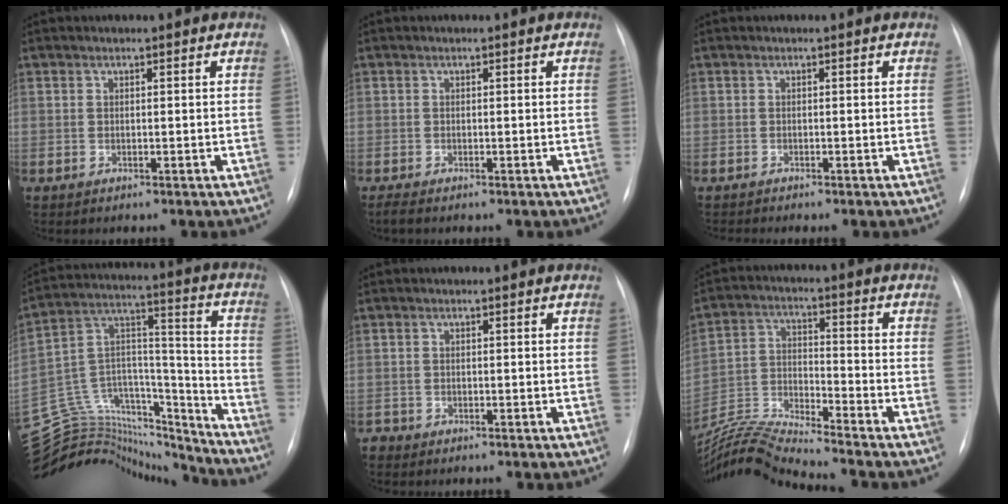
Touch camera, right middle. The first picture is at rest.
{"total": 0.8, "force": [-0.7, -0.1, 0.4], "torque": [-0.014, -0.004, -0.015]}
{"total": 1.2, "force": [-1.0, -0.4, 0.4], "torque": [-0.005, -0.001, -0.014]}
{"total": 27.5, "force": [-25.7, 7.2, 6.4], "torque": [-0.162, 0.037, -0.403]}
{"total": 1.0, "force": [-0.9, 0.4, -0.1], "torque": [0.001, 0.001, -0.018]}
{"total": 11.6, "force": [-11.0, -2.1, 2.7], "torque": [-0.059, -0.005, -0.213]}